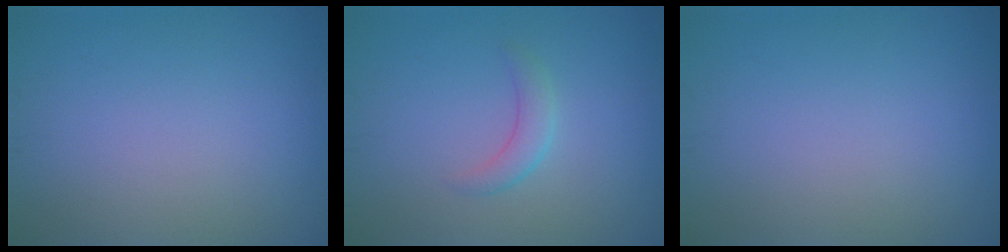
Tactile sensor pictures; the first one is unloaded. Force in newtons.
{"total": 1.7, "press": 1.7, "slide": 0.1}
{"total": 0.0}